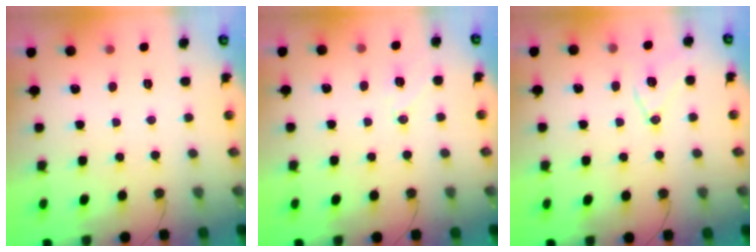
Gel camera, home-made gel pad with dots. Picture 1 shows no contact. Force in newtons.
{"total": 8.3, "press": 8.2, "slide": 1.1}
{"total": 12.7, "press": 12.2, "slide": 3.3}